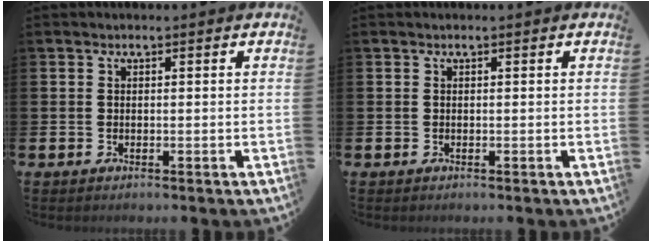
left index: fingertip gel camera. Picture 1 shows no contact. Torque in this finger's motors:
{"motor_torque": [-0.01, 0.01, 0.00, 0.00]}